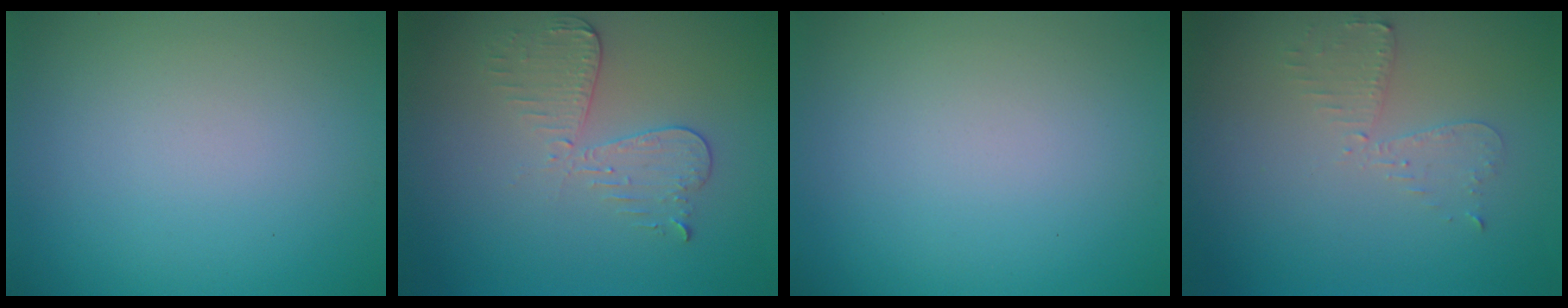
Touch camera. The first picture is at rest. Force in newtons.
{"total": 2.9, "press": 2.7, "slide": 1.2}
{"total": 0.0}
{"total": 2.2, "press": 2.2, "slide": 0.5}